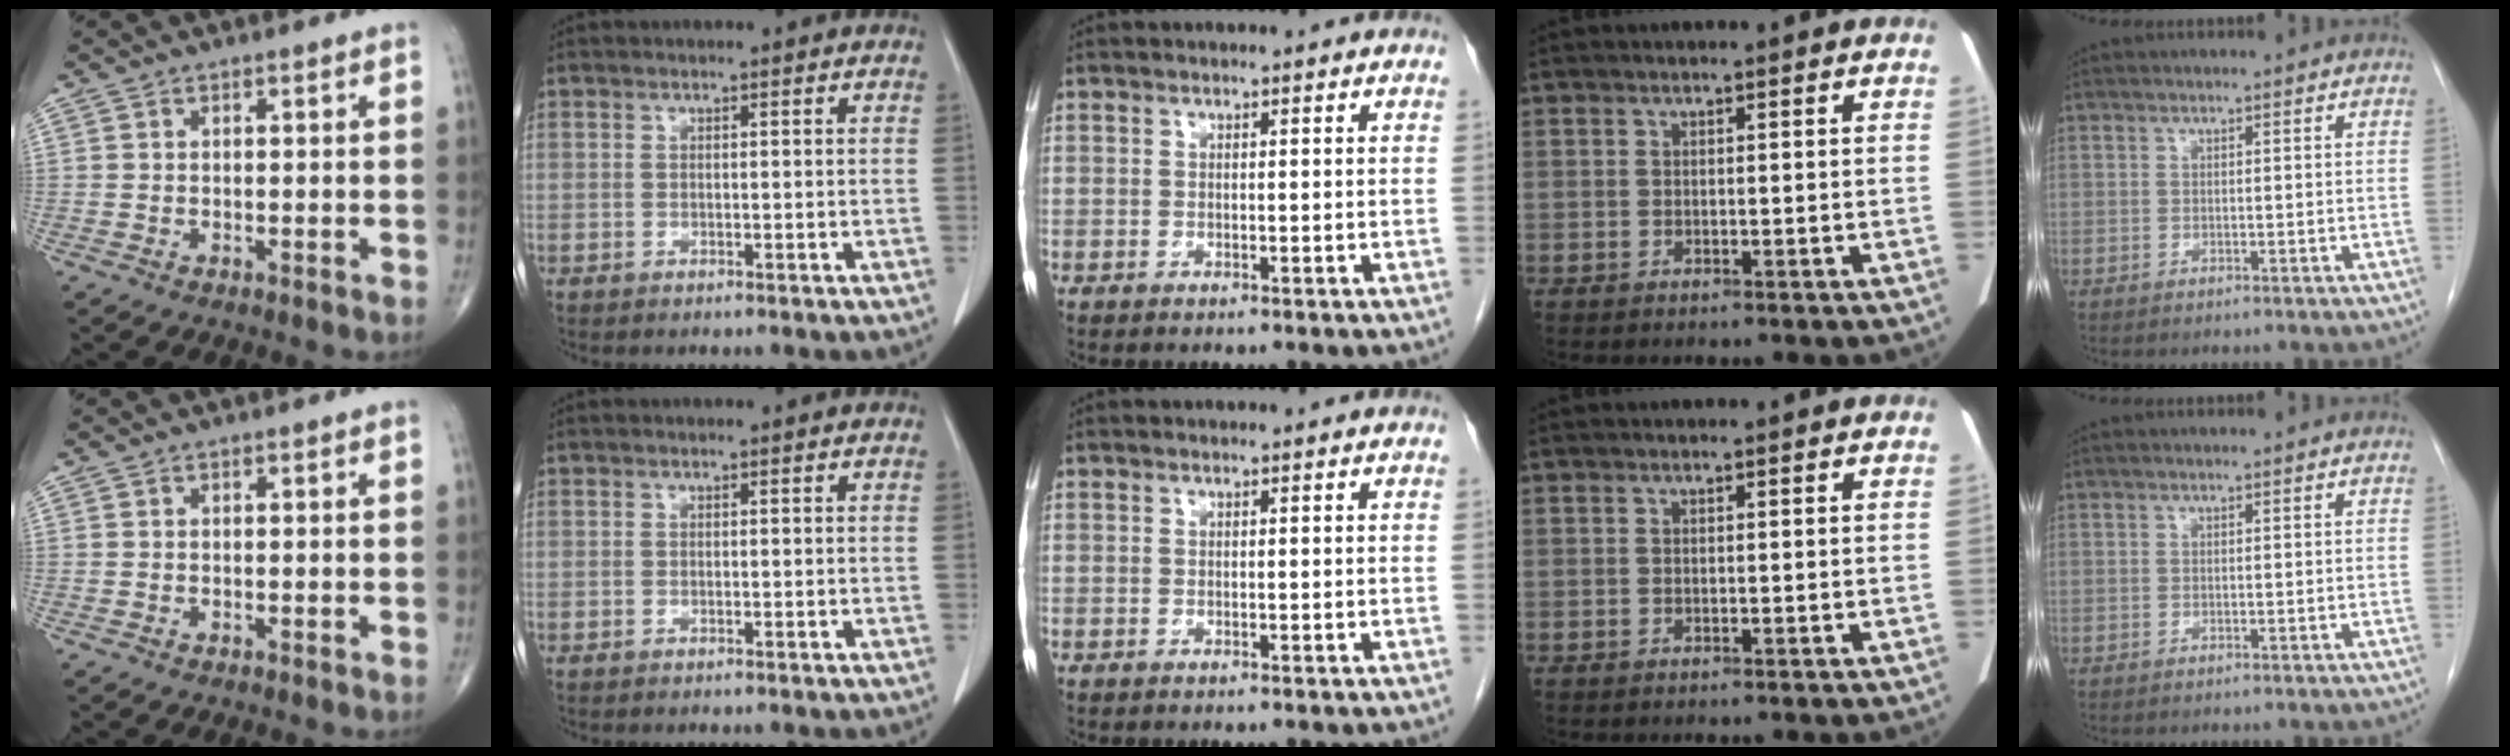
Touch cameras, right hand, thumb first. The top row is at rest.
{}